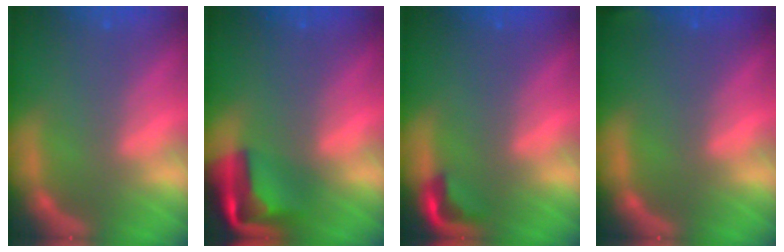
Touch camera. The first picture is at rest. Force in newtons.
{"total": 6.9}
{"total": 2.4}
{"total": 1.4}